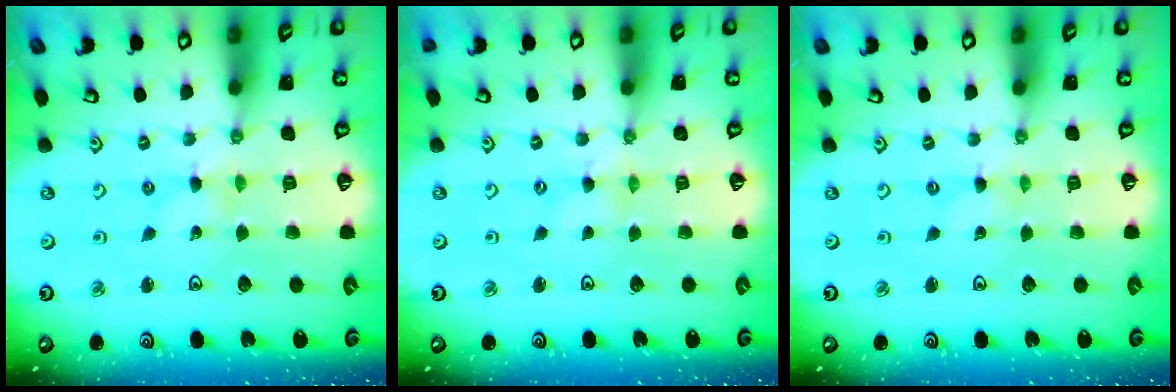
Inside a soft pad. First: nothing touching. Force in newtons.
{"total": 1.6, "press": 1.6, "slide": 0.2}
{"total": 0.0}